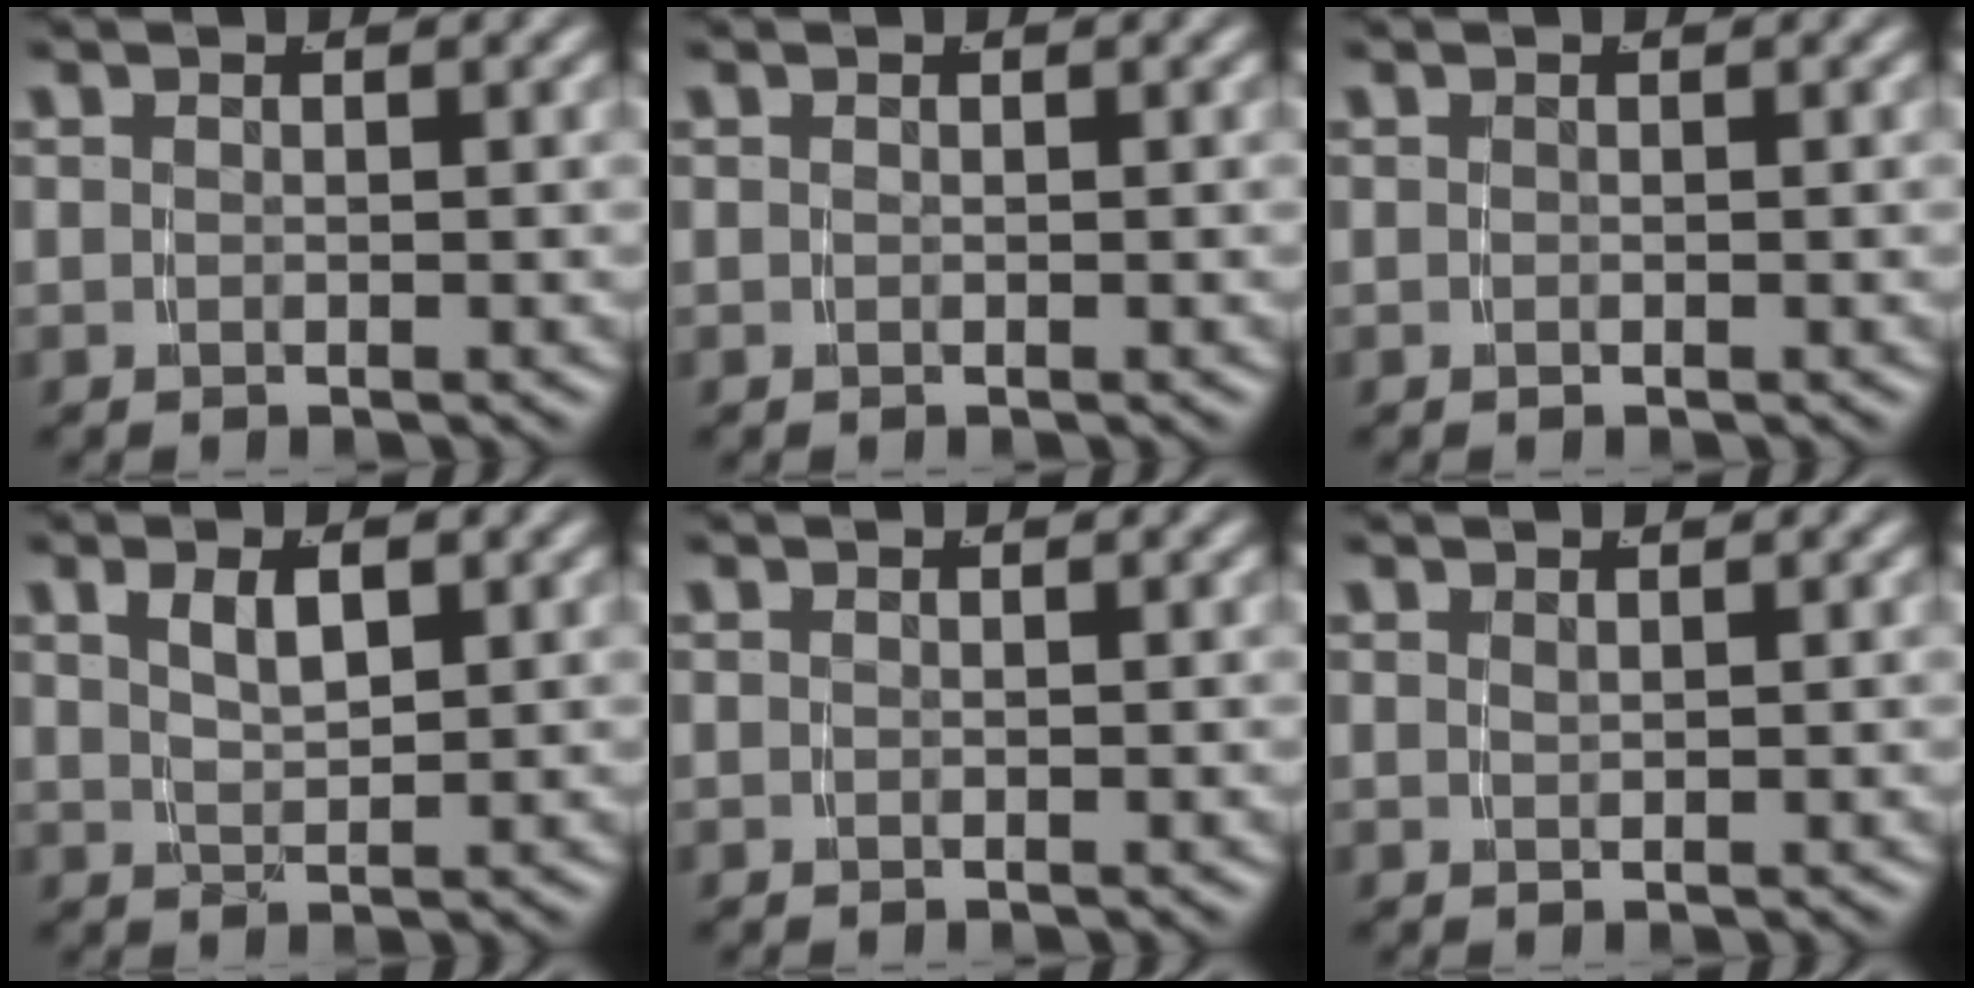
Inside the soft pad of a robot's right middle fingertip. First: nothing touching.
{"total": 0.0}
{"total": 0.0}
{"total": 2.5, "force": [0.9, 0.8, 2.3], "torque": [-0.032, -0.005, 0.026]}
{"total": 0.0}
{"total": 0.9, "force": [0.5, -0.7, 0.0], "torque": [0.004, -0.002, 0.015]}